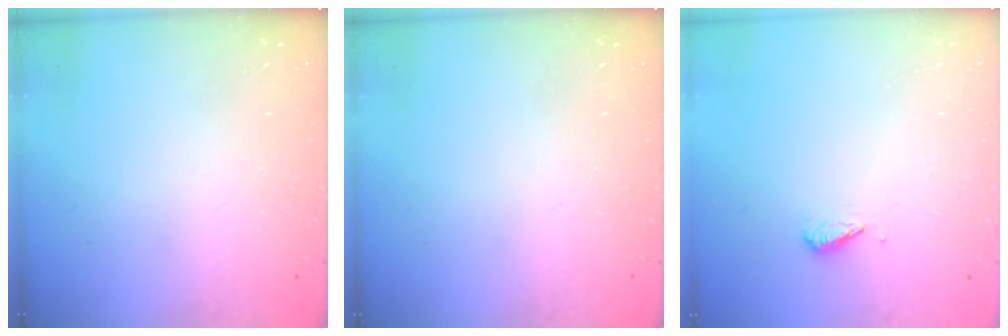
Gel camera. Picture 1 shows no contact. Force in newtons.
{"total": 0.0}
{"total": 3.6, "press": 3.6, "slide": 0.5}